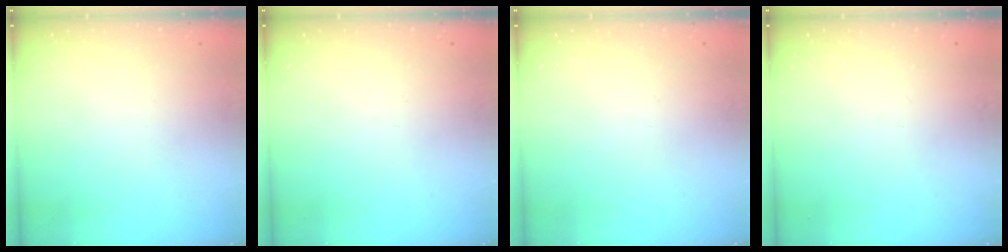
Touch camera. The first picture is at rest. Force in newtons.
{"total": 0.0}
{"total": 1.6, "press": 1.6, "slide": 0.1}
{"total": 0.0}